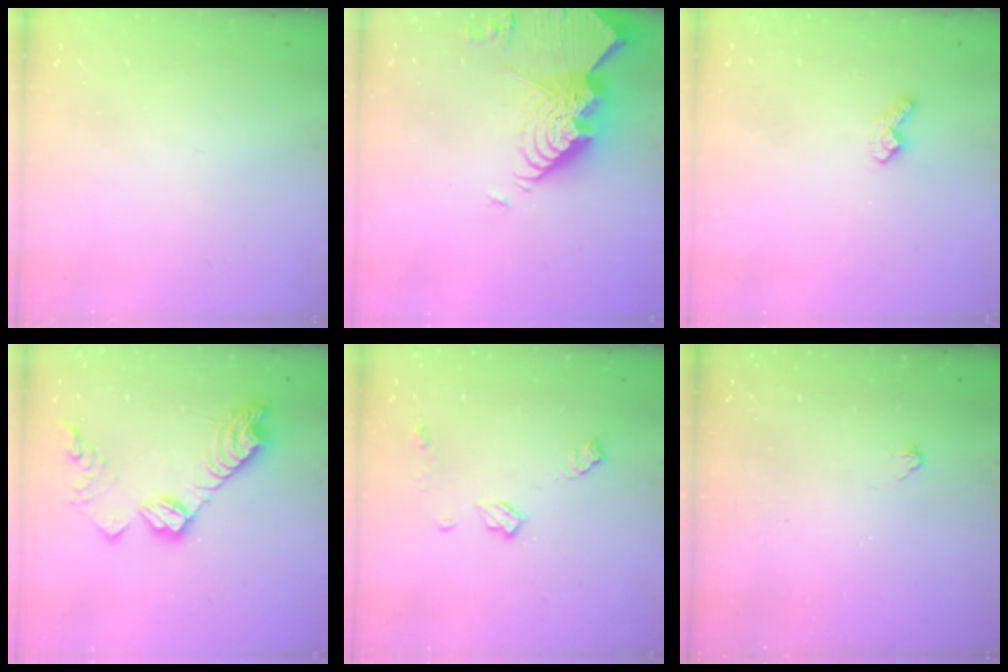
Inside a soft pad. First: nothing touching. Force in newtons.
{"total": 24.8, "press": 24.6, "slide": 2.6}
{"total": 4.6, "press": 4.6, "slide": 0.5}
{"total": 14.8, "press": 14.8, "slide": 0.8}
{"total": 7.7, "press": 7.7, "slide": 0.3}
{"total": 3.0, "press": 3.0, "slide": 0.5}